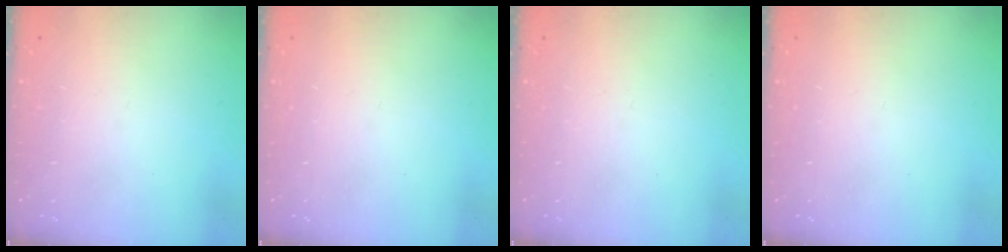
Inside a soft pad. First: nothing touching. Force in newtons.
{"total": 0.0}
{"total": 0.0}
{"total": 0.0}